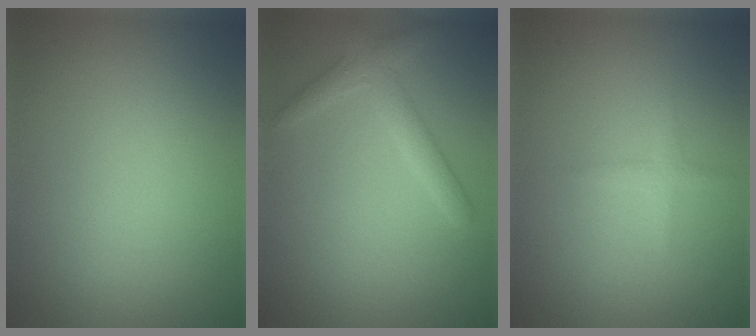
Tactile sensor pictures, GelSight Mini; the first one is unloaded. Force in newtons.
{"total": 2.4, "press": 2.4, "slide": 0.2}
{"total": 0.9, "press": 0.9, "slide": 0.0}